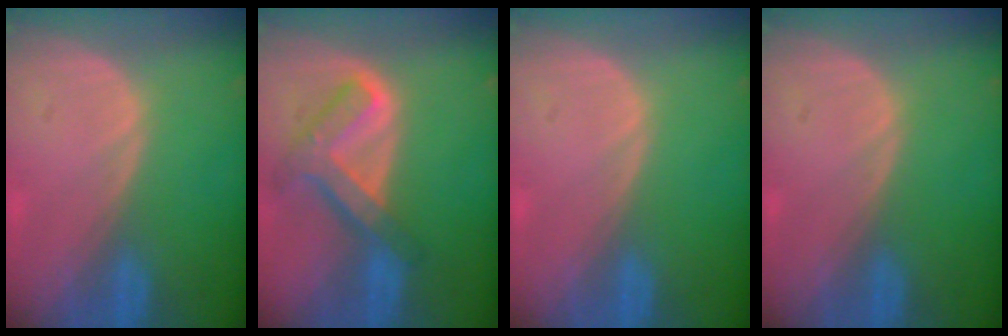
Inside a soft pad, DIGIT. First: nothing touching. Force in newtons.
{"total": 7.7, "press": 6.5, "slide": 4.1}
{"total": 0.0}
{"total": 0.0}